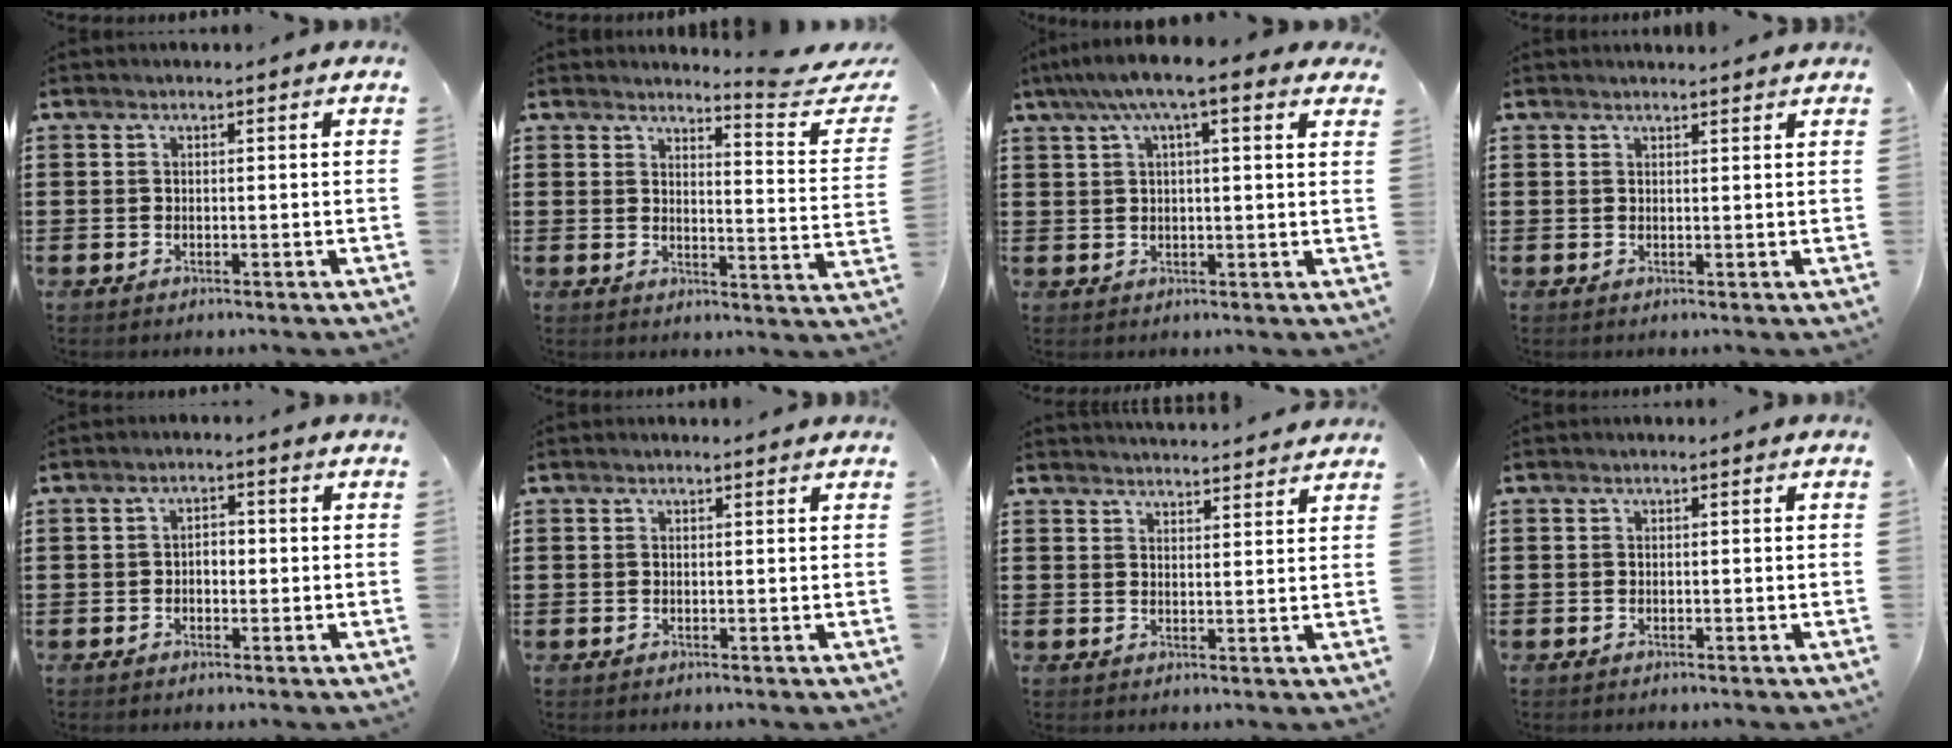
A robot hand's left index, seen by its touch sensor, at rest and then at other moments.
{"total": 5.1, "force": [4.5, -0.3, 2.5], "torque": [-0.043, -0.035, 0.070]}
{"total": 7.0, "force": [4.5, 1.4, 5.1], "torque": [-0.113, 0.004, 0.078]}
{"total": 1.4, "force": [1.4, -0.1, 0.3], "torque": [-0.007, 0.000, 0.027]}
{"total": 2.0, "force": [-0.2, 1.0, 1.8], "torque": [-0.034, 0.002, -0.005]}
{"total": 0.5, "force": [0.5, 0.1, 0.2], "torque": [-0.007, 0.001, 0.010]}
{"total": 3.0, "force": [3.0, -0.3, -0.2], "torque": [-0.005, -0.016, 0.058]}
{"total": 0.0}